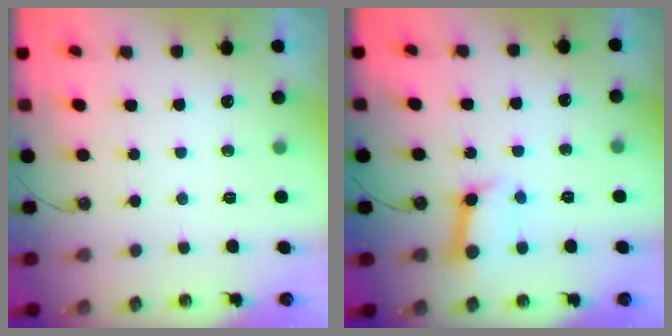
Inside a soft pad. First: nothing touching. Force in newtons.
{"total": 9.3, "press": 9.2, "slide": 1.1}